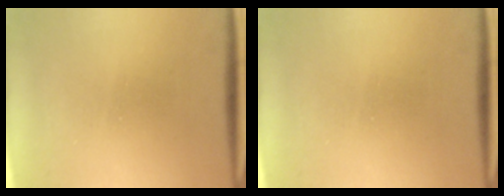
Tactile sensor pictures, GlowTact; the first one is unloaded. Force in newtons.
{"total": 0.0}